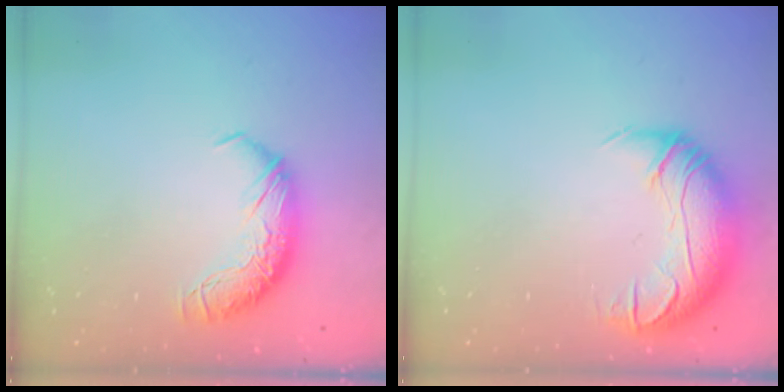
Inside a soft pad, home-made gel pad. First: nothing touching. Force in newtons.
{"total": 2.9, "press": 0.9, "slide": 2.8}